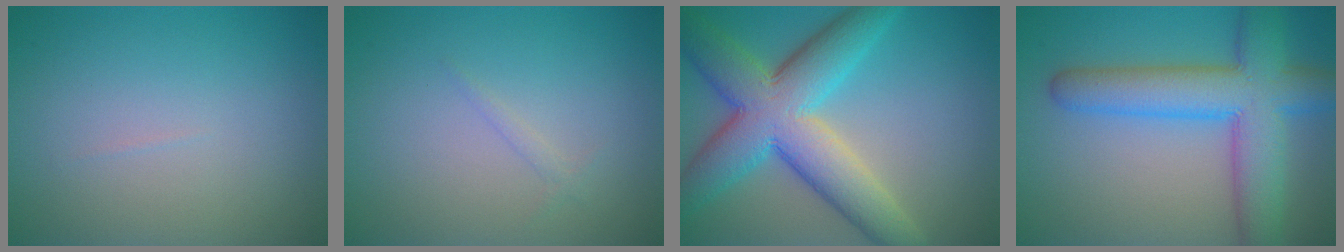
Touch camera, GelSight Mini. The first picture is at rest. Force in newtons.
{"total": 0.6, "press": 0.6, "slide": 0.1}
{"total": 10.3, "press": 10.3, "slide": 0.1}
{"total": 8.4, "press": 8.4, "slide": 0.4}